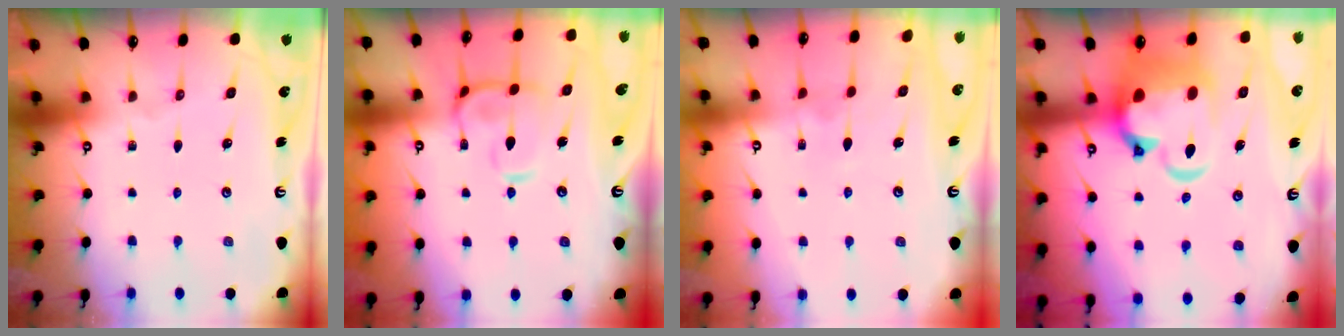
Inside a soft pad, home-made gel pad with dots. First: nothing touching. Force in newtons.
{"total": 6.5, "press": 6.4, "slide": 1.2}
{"total": 2.9, "press": 2.8, "slide": 0.5}
{"total": 9.3, "press": 9.0, "slide": 2.4}